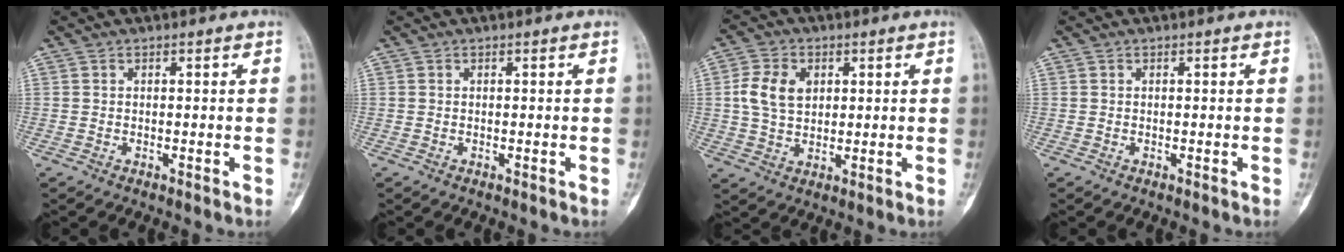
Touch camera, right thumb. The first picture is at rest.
{"total": 0.0}
{"total": 7.6, "force": [1.7, 5.5, 5.1], "torque": [-0.089, -0.001, 0.032]}
{"total": 0.0}